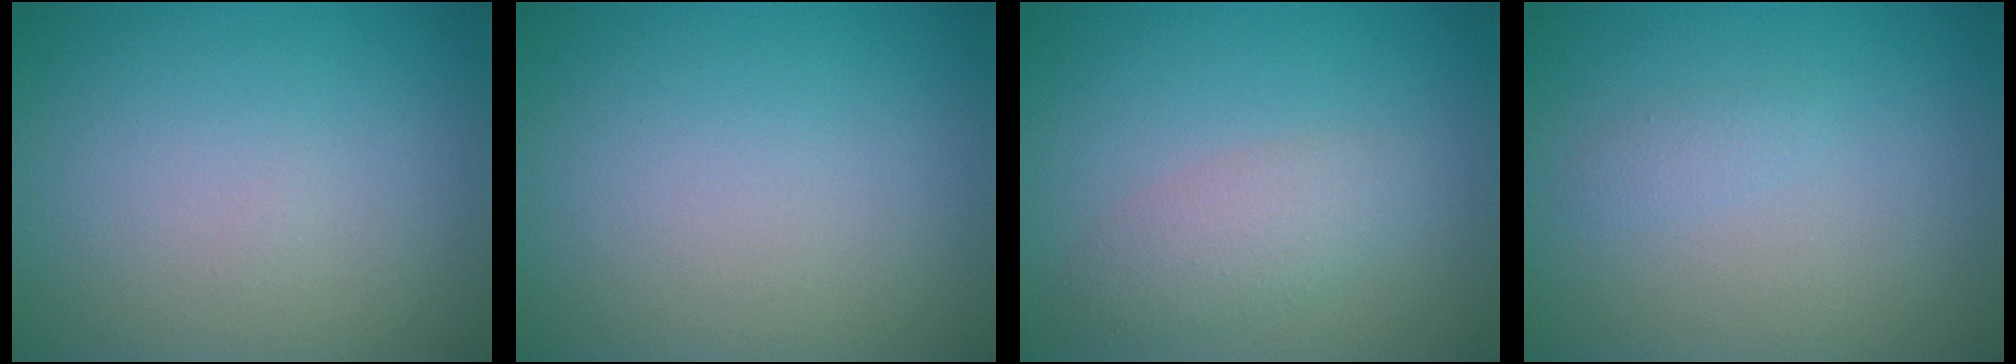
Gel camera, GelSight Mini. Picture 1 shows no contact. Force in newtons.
{"total": 0.0}
{"total": 2.6, "press": 2.6, "slide": 0.1}
{"total": 0.8, "press": 0.7, "slide": 0.1}